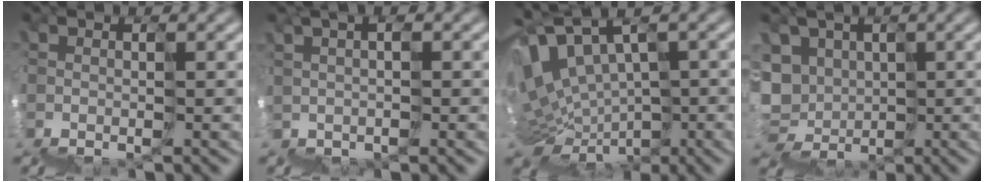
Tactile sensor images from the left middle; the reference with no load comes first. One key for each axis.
{"total": 2.3, "fx": 1.7, "fy": -0.6, "fz": -1.3, "tx": 0.023, "ty": 0.022, "tz": 0.021}
{"total": 4.2, "fx": 2.9, "fy": 2.3, "fz": 2.0, "tx": -0.050, "ty": 0.031, "tz": 0.063}
{"total": 3.9, "fx": 2.1, "fy": 2.6, "fz": -2.0, "tx": 0.046, "ty": 0.030, "tz": 0.027}